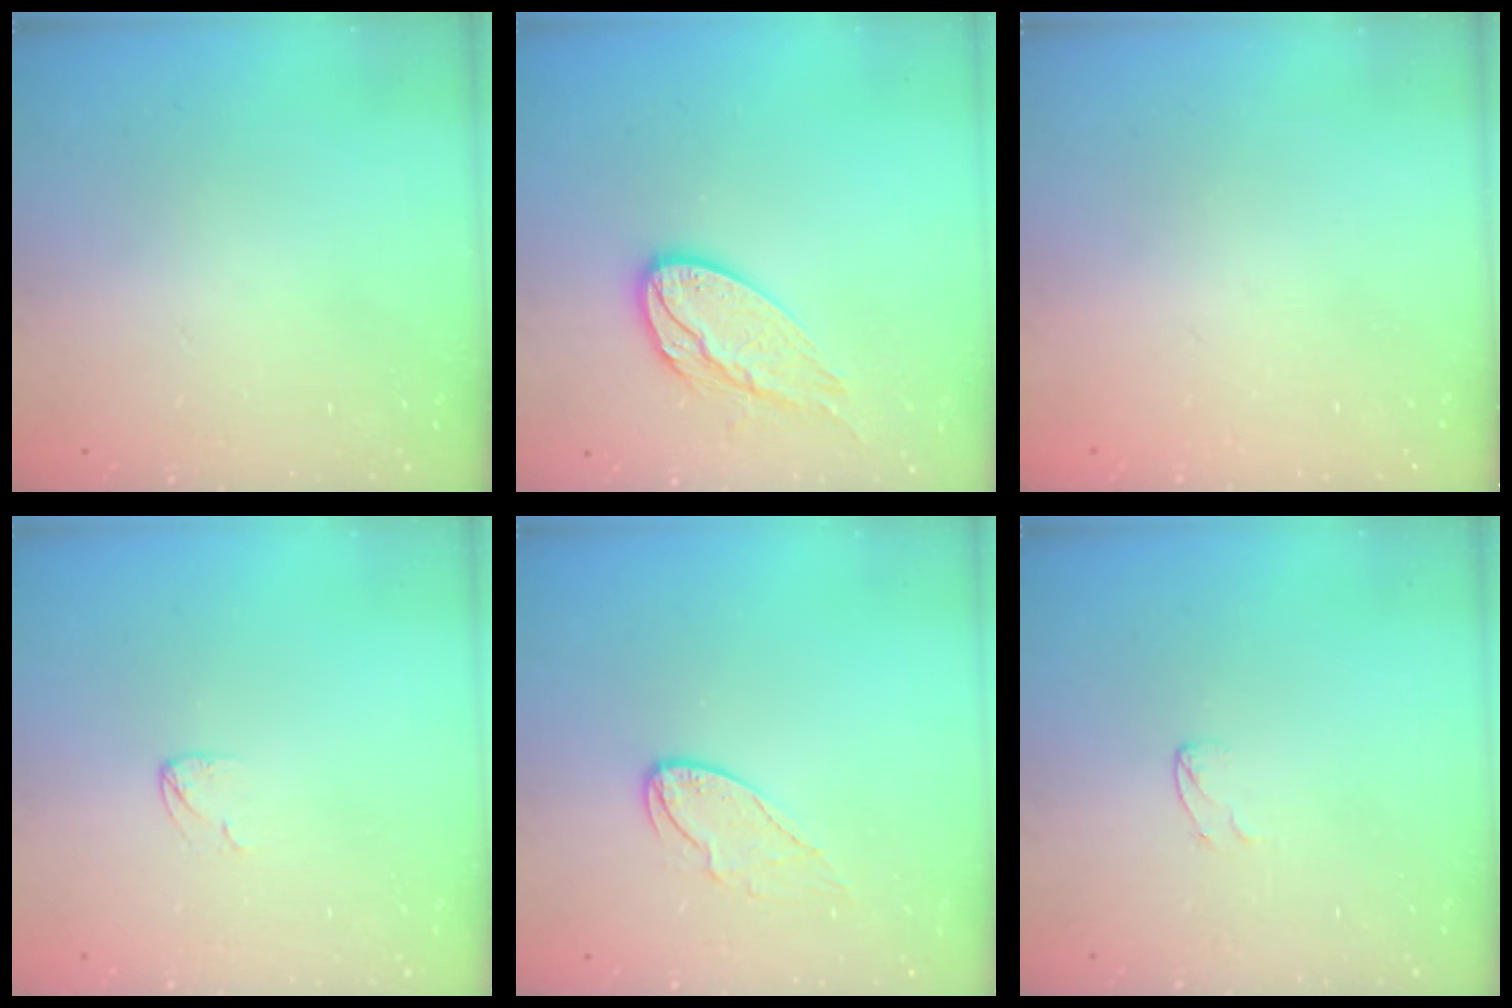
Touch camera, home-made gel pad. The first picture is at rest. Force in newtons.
{"total": 12.2, "press": 12.1, "slide": 0.8}
{"total": 0.0}
{"total": 3.0, "press": 2.9, "slide": 0.2}
{"total": 7.1, "press": 7.1, "slide": 0.1}
{"total": 3.4, "press": 3.4, "slide": 0.3}